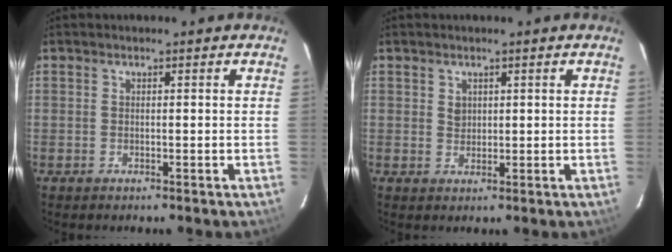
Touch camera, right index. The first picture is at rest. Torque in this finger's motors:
{"motor_torque": [-0.02, 0.10, 0.08, 0.02]}